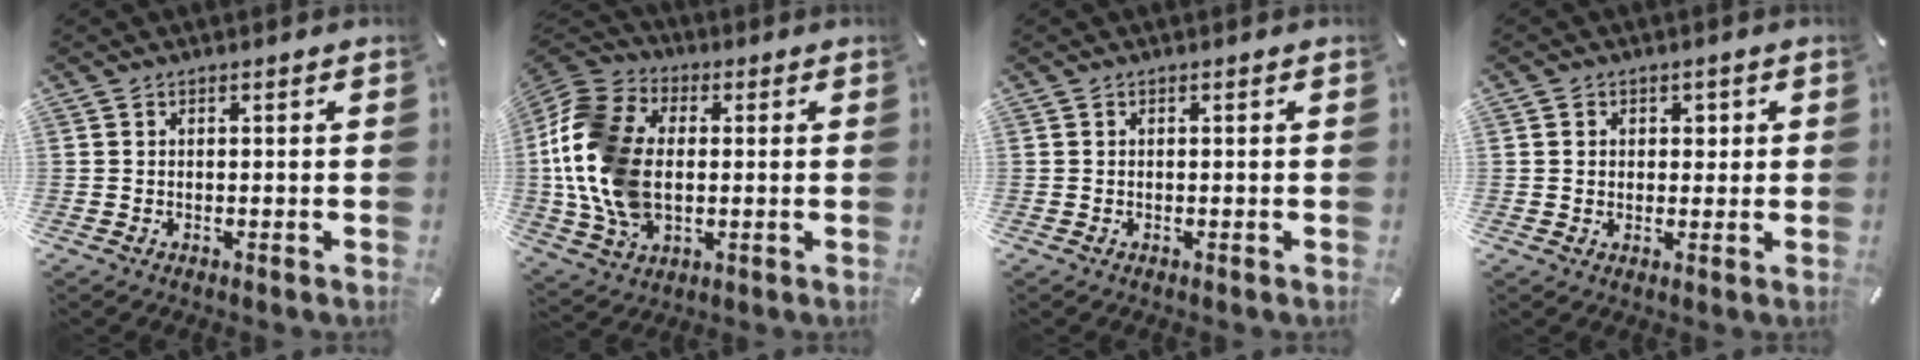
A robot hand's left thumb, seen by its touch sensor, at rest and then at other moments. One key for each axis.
{"total": 19.0, "fx": -0.9, "fy": 13.5, "fz": 13.3, "tx": -0.309, "ty": 0.010, "tz": -0.017}
{"total": 0.0}
{"total": 3.1, "fx": 0.6, "fy": 2.9, "fz": 1.0, "tx": -0.001, "ty": -0.003, "tz": 0.003}